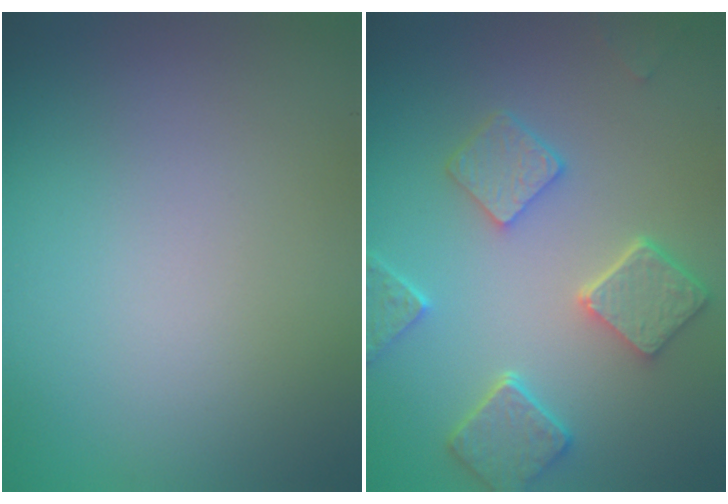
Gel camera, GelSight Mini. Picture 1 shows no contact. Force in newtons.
{"total": 5.5, "press": 4.4, "slide": 3.4}